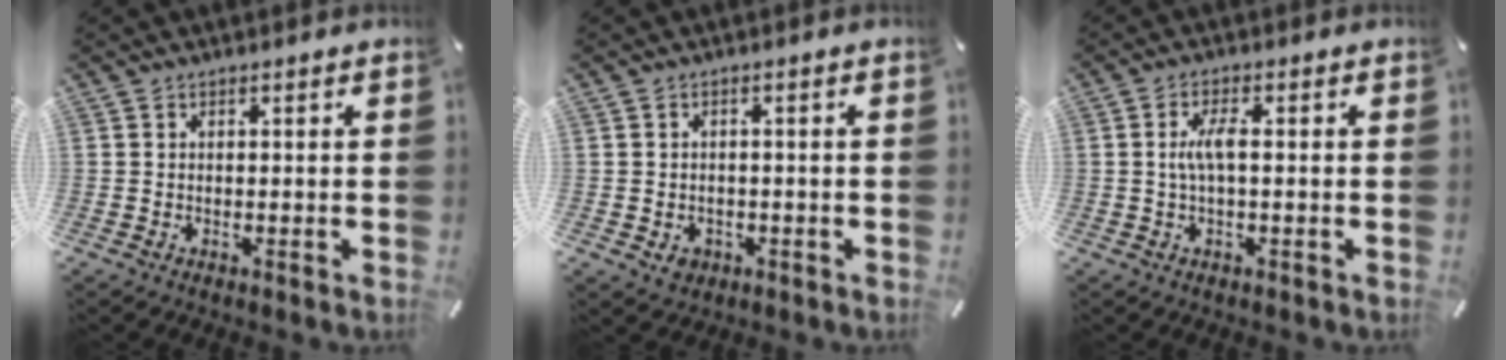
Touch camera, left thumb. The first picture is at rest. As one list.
[{"total": 3.0, "force": [-1.0, 2.5, 1.3], "torque": [-0.013, 0.002, -0.019]}, {"total": 4.9, "force": [0.0, 1.5, 4.7], "torque": [-0.095, 0.003, -0.004]}]